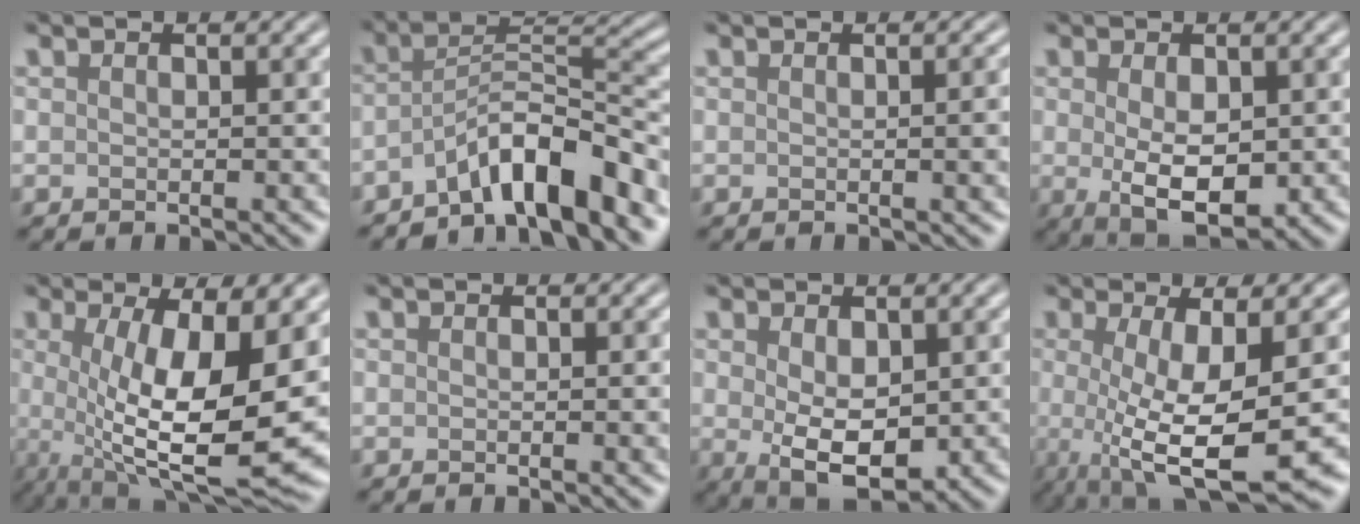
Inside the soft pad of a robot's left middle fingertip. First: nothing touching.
{"total": 7.6, "force": [-5.2, 1.8, 5.2], "torque": [-0.075, 0.014, -0.092]}
{"total": 2.8, "force": [0.0, 0.9, 2.6], "torque": [-0.024, 0.004, -0.004]}
{"total": 5.0, "force": [-0.3, 2.5, 4.3], "torque": [-0.078, -0.008, 0.002]}
{"total": 12.4, "force": [-0.3, 3.7, 11.9], "torque": [-0.187, -0.018, -0.003]}
{"total": 0.6, "force": [0.0, 0.1, 0.6], "torque": [-0.006, 0.000, 0.000]}
{"total": 5.6, "force": [-0.1, 3.0, 4.7], "torque": [-0.090, -0.008, 0.007]}
{"total": 8.4, "force": [-1.3, 2.3, 8.0], "torque": [-0.142, -0.023, -0.020]}